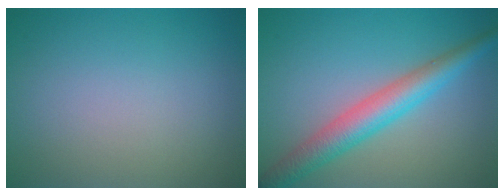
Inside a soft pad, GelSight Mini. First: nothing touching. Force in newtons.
{"total": 4.9, "press": 4.9, "slide": 0.1}